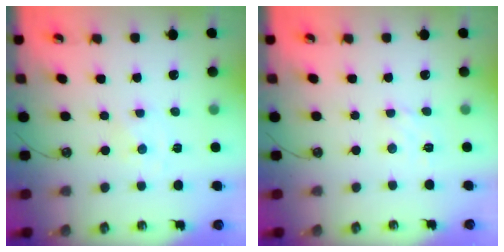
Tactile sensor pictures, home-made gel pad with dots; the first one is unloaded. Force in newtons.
{"total": 2.3, "press": 2.3, "slide": 0.5}